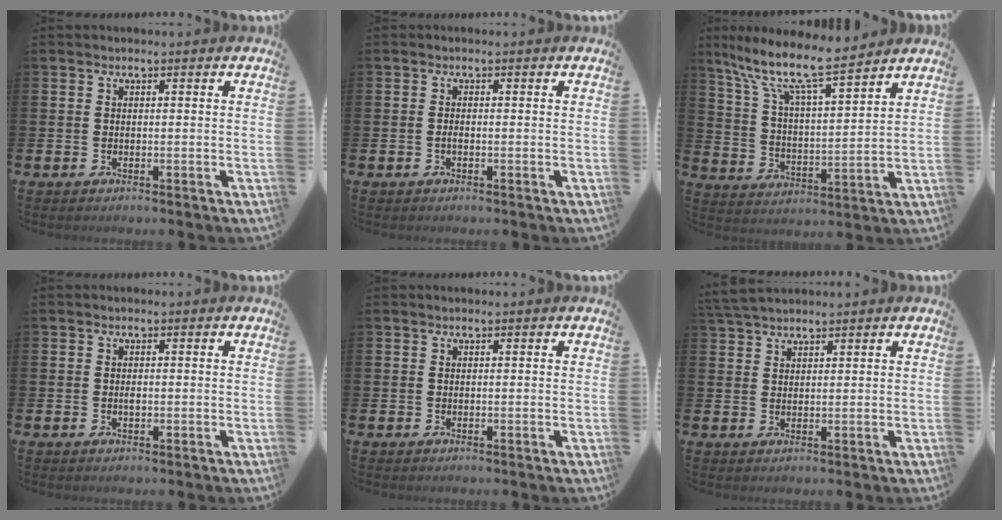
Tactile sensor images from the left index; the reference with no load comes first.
{"total": 0.6, "force": [-0.4, 0.2, 0.4], "torque": [-0.014, 0.001, -0.007]}
{"total": 10.1, "force": [8.7, 1.5, 4.8], "torque": [-0.120, -0.059, 0.145]}
{"total": 0.6, "force": [-0.2, 0.3, 0.5], "torque": [-0.008, -0.001, -0.004]}
{"total": 0.0}
{"total": 3.0, "force": [2.9, 0.5, 0.6], "torque": [-0.010, -0.010, 0.053]}